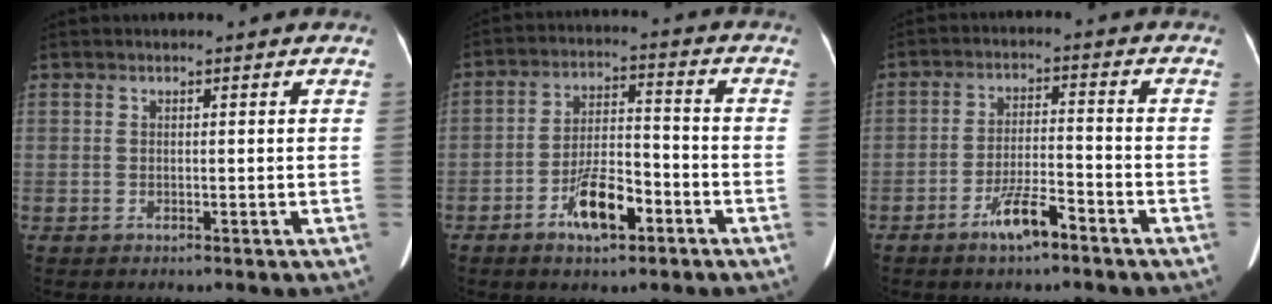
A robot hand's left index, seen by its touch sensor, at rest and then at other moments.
{"total": 8.5, "force": [-4.5, 2.9, 6.6], "torque": [-0.127, 0.006, -0.077]}
{"total": 6.0, "force": [-4.1, 1.0, 4.3], "torque": [-0.086, -0.001, -0.074]}